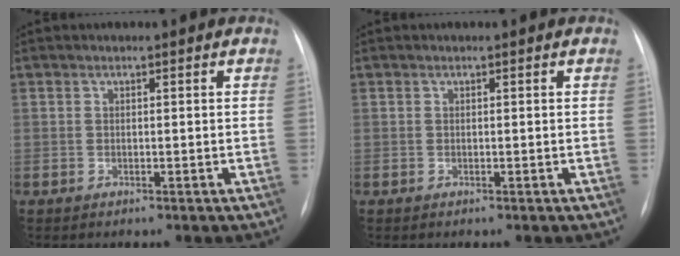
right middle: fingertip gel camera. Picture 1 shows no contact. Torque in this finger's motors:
{"motor_torque": [-0.51, -0.29, -0.02, 0.00]}